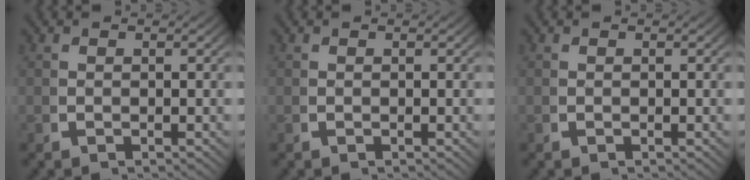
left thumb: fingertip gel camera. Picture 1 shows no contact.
{"total": 0.0}
{"total": 0.0}